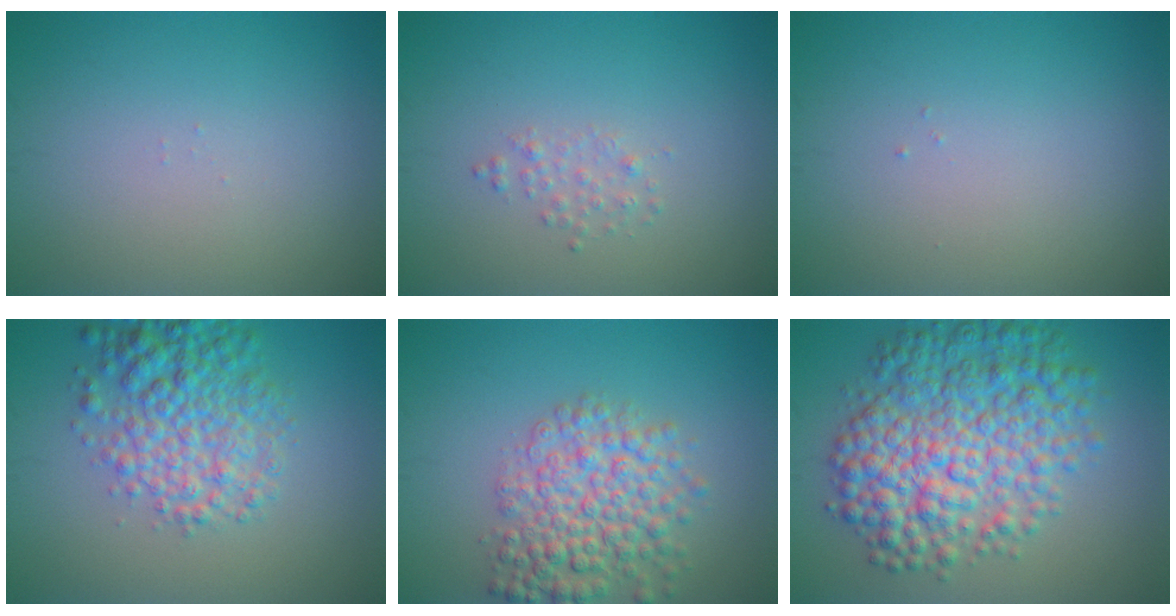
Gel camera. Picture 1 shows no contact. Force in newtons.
{"total": 1.0, "press": 1.0, "slide": 0.1}
{"total": 0.0}
{"total": 5.9, "press": 5.9, "slide": 0.2}
{"total": 5.9, "press": 5.9, "slide": 0.2}
{"total": 9.6, "press": 9.6, "slide": 0.1}